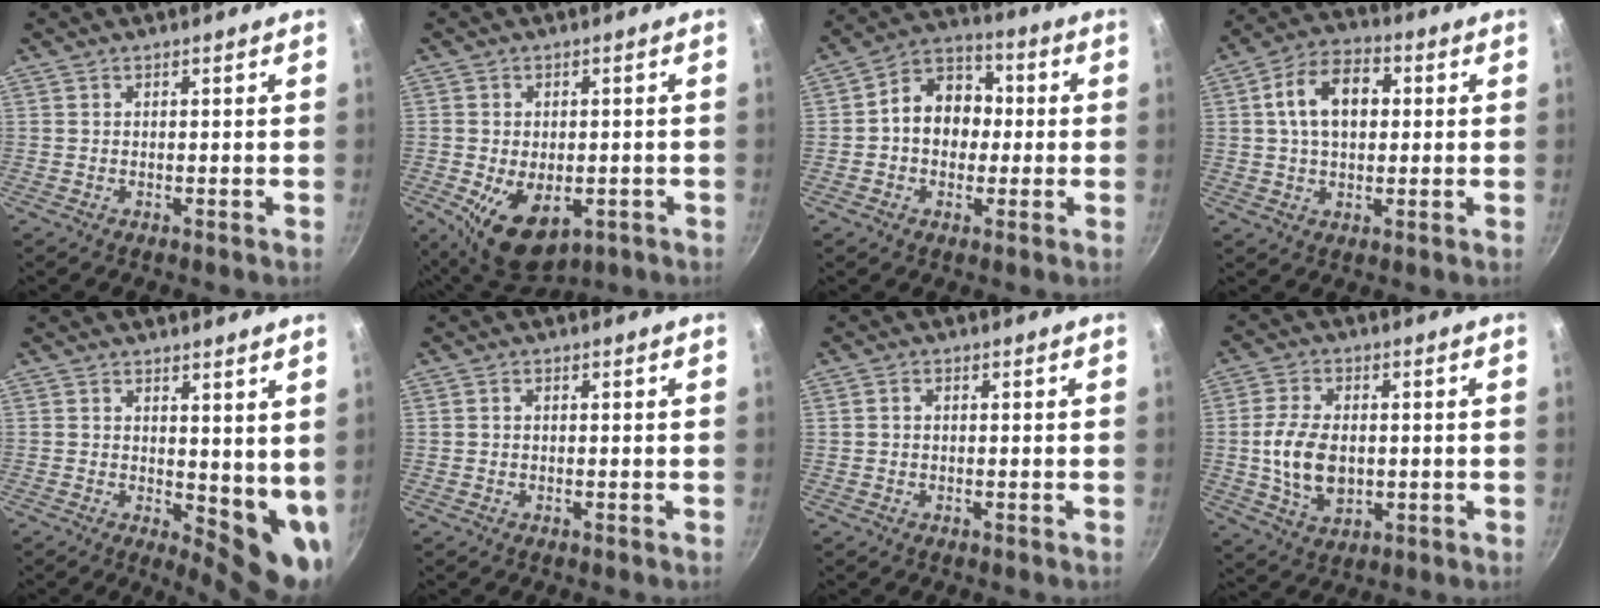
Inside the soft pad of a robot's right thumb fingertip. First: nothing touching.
{"total": 11.5, "force": [-3.3, 7.1, 8.4], "torque": [-0.115, -0.007, -0.034]}
{"total": 11.3, "force": [-0.1, 9.0, 6.8], "torque": [-0.061, 0.031, -0.019]}
{"total": 11.7, "force": [1.8, 7.6, 8.6], "torque": [-0.118, 0.022, 0.020]}
{"total": 8.4, "force": [1.9, 3.9, 7.2], "torque": [-0.075, -0.027, 0.032]}
{"total": 0.6, "force": [-0.1, 0.5, 0.3], "torque": [-0.007, 0.005, 0.000]}
{"total": 1.2, "force": [-0.1, 0.9, 0.7], "torque": [-0.015, 0.008, -0.002]}
{"total": 10.6, "force": [-0.3, 6.8, 8.1], "torque": [-0.146, 0.001, -0.003]}